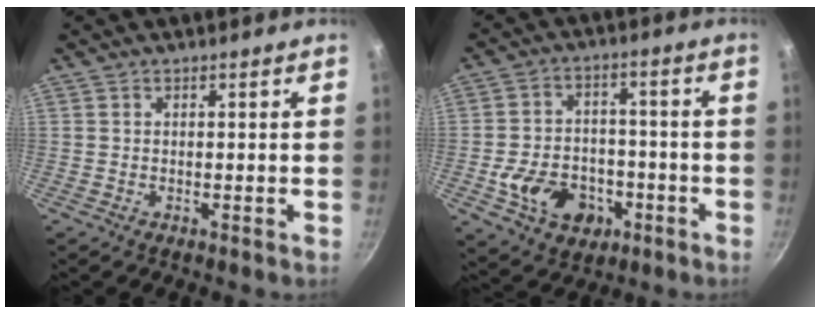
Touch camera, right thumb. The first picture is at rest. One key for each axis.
{"total": 12.8, "fx": -4.5, "fy": 9.5, "fz": 7.2, "tx": -0.097, "ty": 0.035, "tz": -0.064}